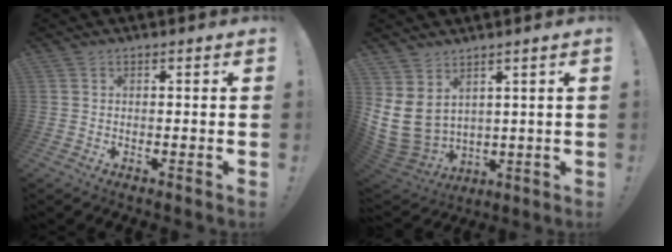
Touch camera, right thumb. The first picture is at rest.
{"total": 10.7, "force": [2.7, 8.2, 6.3], "torque": [-0.146, -0.028, 0.059]}